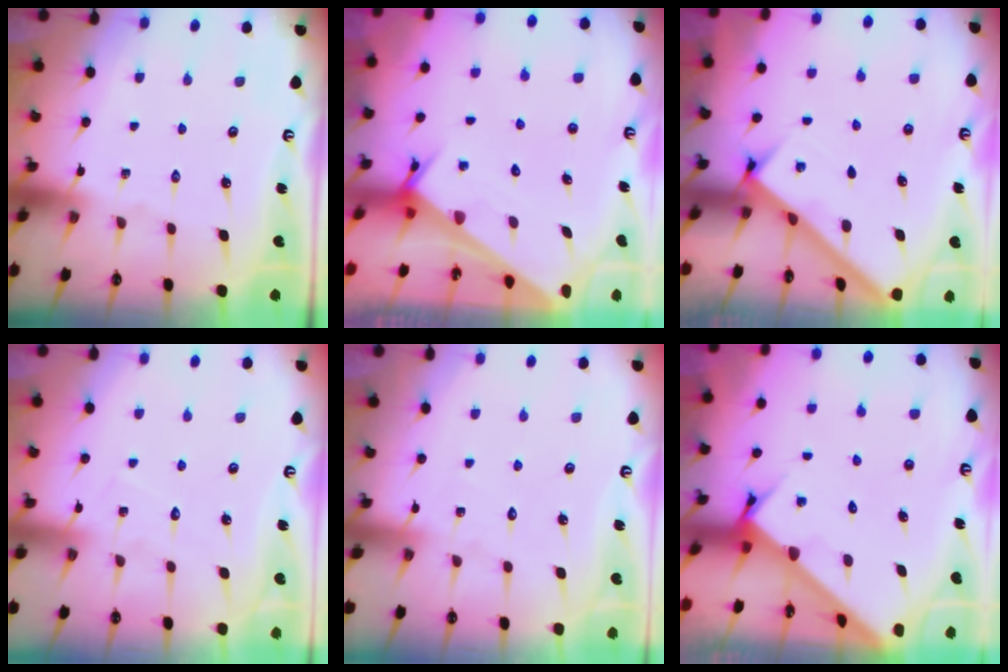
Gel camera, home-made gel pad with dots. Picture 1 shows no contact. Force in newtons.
{"total": 3.1, "press": 3.1, "slide": 0.3}
{"total": 2.8, "press": 2.8, "slide": 0.4}
{"total": 4.8, "press": 4.8, "slide": 0.3}
{"total": 3.0, "press": 3.0, "slide": 0.3}
{"total": 2.8, "press": 2.8, "slide": 0.2}